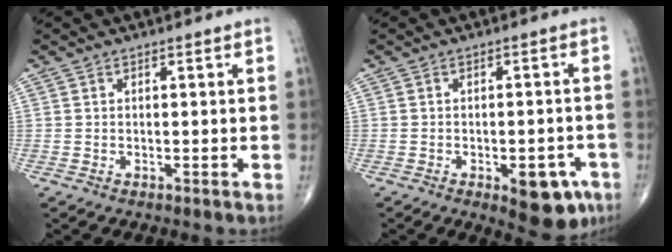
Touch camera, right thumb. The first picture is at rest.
{"total": 9.0, "force": [-4.1, 4.1, 6.8], "torque": [-0.060, 0.017, -0.044]}